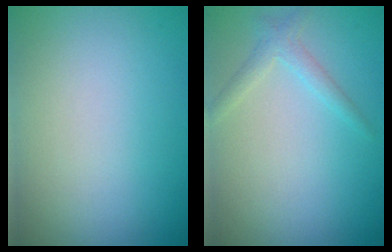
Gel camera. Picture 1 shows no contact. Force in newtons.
{"total": 1.6, "press": 1.6, "slide": 0.1}